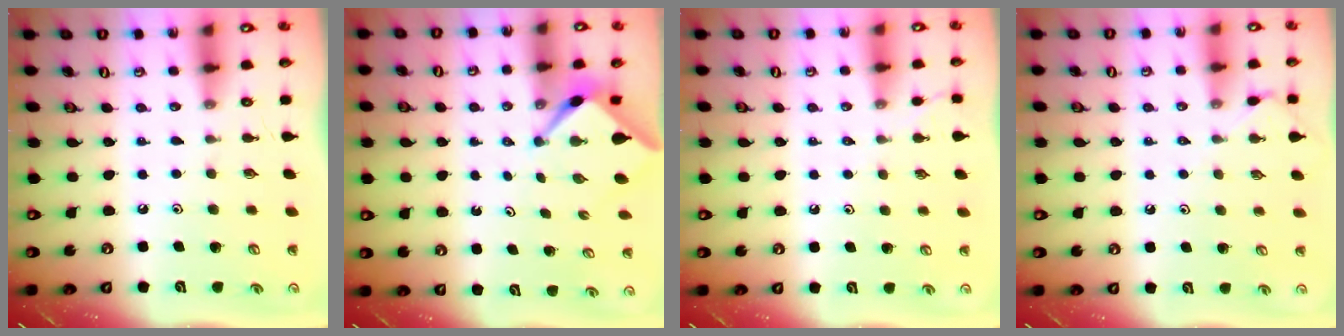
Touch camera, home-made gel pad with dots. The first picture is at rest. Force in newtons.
{"total": 2.5, "press": 2.5, "slide": 0.3}
{"total": 1.3, "press": 1.3, "slide": 0.3}
{"total": 3.1, "press": 3.0, "slide": 0.6}